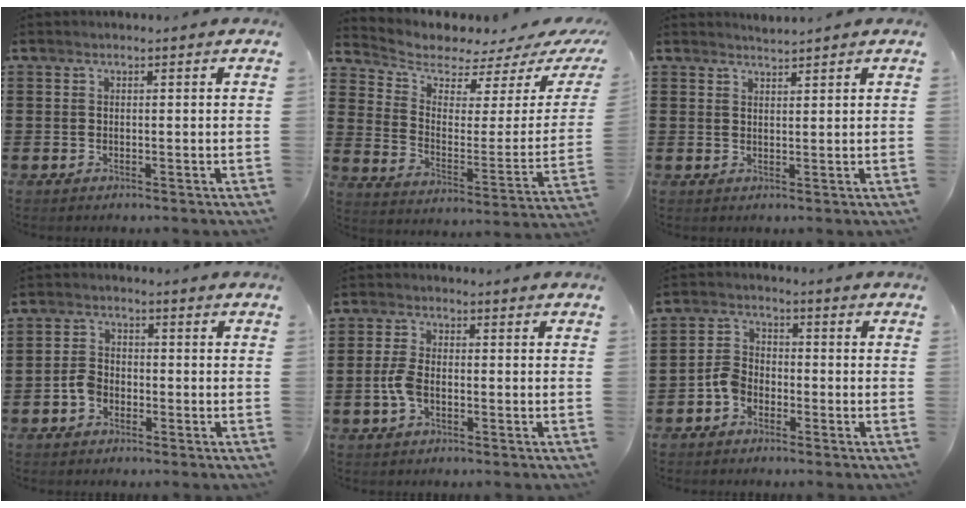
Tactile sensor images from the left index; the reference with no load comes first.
{"total": 4.2, "force": [3.8, 1.5, 0.5], "torque": [-0.044, -0.036, 0.064]}
{"total": 1.5, "force": [1.5, -0.3, 0.0], "torque": [-0.003, 0.001, 0.030]}
{"total": 3.1, "force": [-1.4, 2.1, 1.7], "torque": [-0.048, 0.001, -0.031]}
{"total": 4.2, "force": [-0.8, 2.1, 3.5], "torque": [-0.091, -0.005, -0.021]}
{"total": 3.8, "force": [-2.3, 2.5, 1.8], "torque": [-0.049, 0.008, -0.048]}